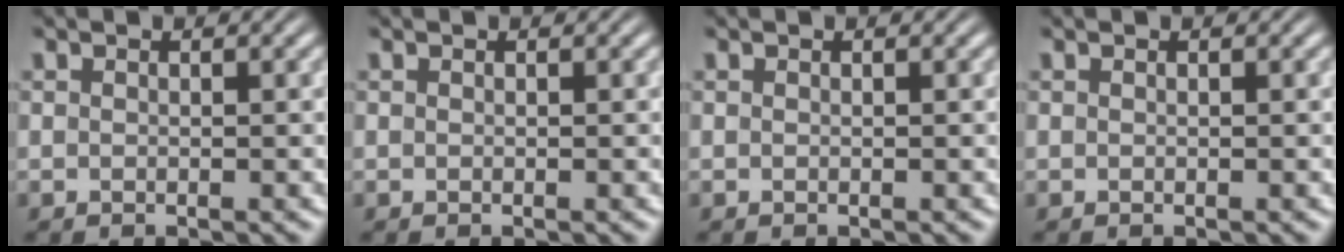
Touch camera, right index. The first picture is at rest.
{"total": 0.0}
{"total": 0.0}
{"total": 0.0}